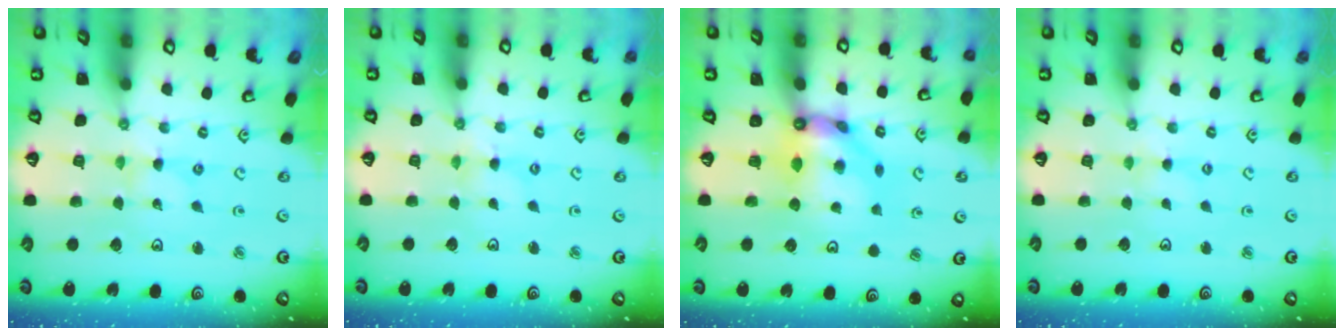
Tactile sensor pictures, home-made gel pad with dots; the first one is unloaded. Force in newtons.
{"total": 0.0}
{"total": 10.2, "press": 10.2, "slide": 1.2}
{"total": 1.0, "press": 0.9, "slide": 0.2}